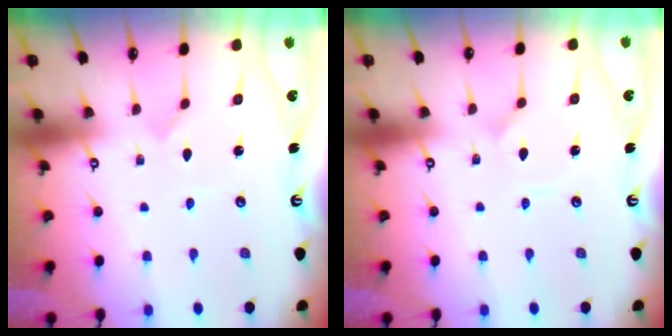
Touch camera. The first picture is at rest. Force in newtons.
{"total": 2.7, "press": 2.7, "slide": 0.1}